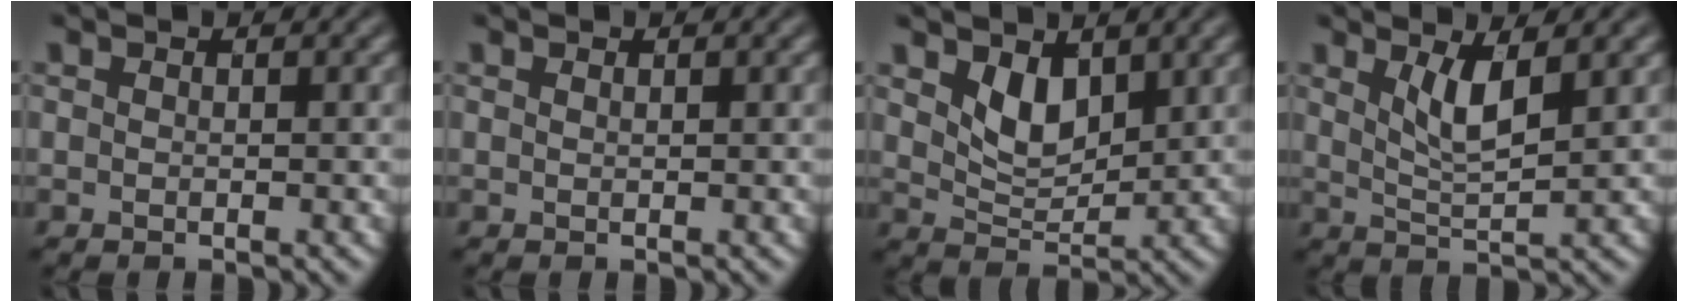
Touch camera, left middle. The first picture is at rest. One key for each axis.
{"total": 0.0}
{"total": 3.1, "fx": 1.4, "fy": 1.8, "fz": 2.1, "tx": -0.051, "ty": -0.012, "tz": 0.028}
{"total": 3.3, "fx": 1.1, "fy": 0.9, "fz": 3.0, "tx": -0.065, "ty": -0.010, "tz": 0.026}